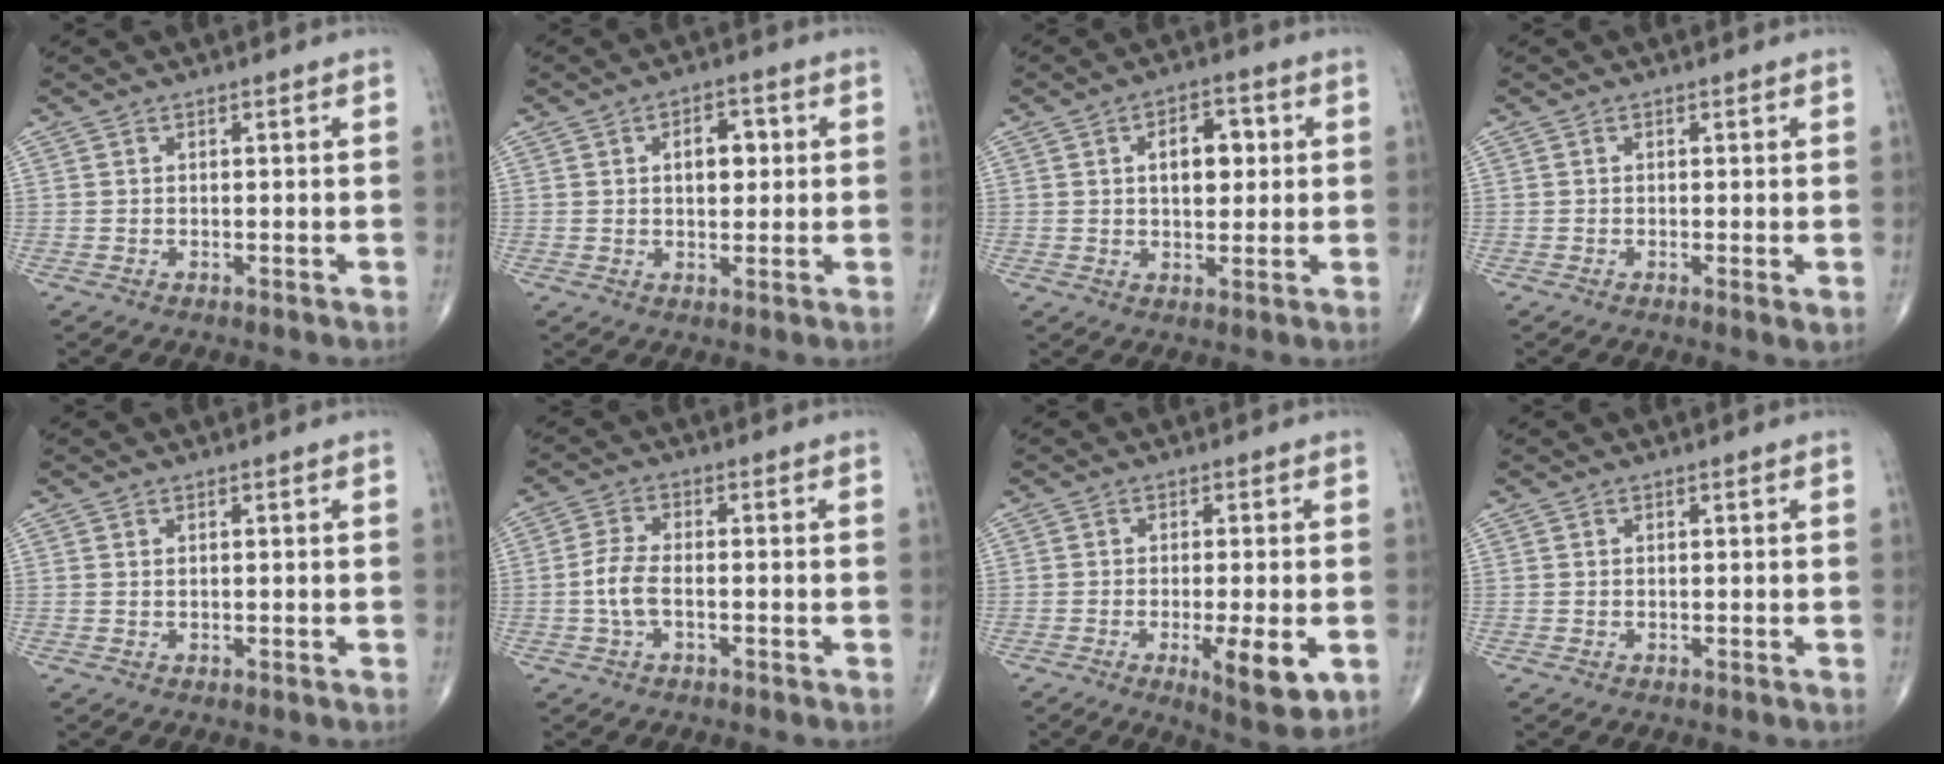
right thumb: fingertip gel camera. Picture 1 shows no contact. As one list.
[{"total": 5.8, "force": [1.2, 3.4, 4.5], "torque": [-0.047, 0.004, 0.015]}, {"total": 7.8, "force": [1.5, 4.5, 6.2], "torque": [-0.066, 0.003, 0.022]}, {"total": 1.4, "force": [-0.3, 0.2, 1.4], "torque": [-0.027, -0.008, -0.008]}, {"total": 0.0}, {"total": 4.7, "force": [-1.2, 2.2, 4.0], "torque": [-0.090, 0.014, -0.027]}, {"total": 8.7, "force": [-2.6, 2.1, 8.1], "torque": [-0.116, -0.017, -0.036]}, {"total": 0.0}]